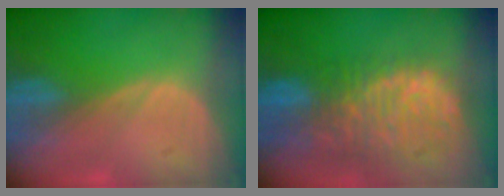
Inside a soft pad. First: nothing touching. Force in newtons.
{"total": 11.7, "press": 9.8, "slide": 6.4}